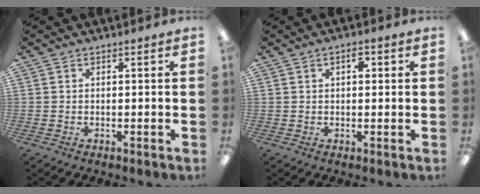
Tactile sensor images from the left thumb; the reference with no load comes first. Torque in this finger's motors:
{"motor_torque": [-0.22, -0.24, -0.30, 0.08, 0.00]}